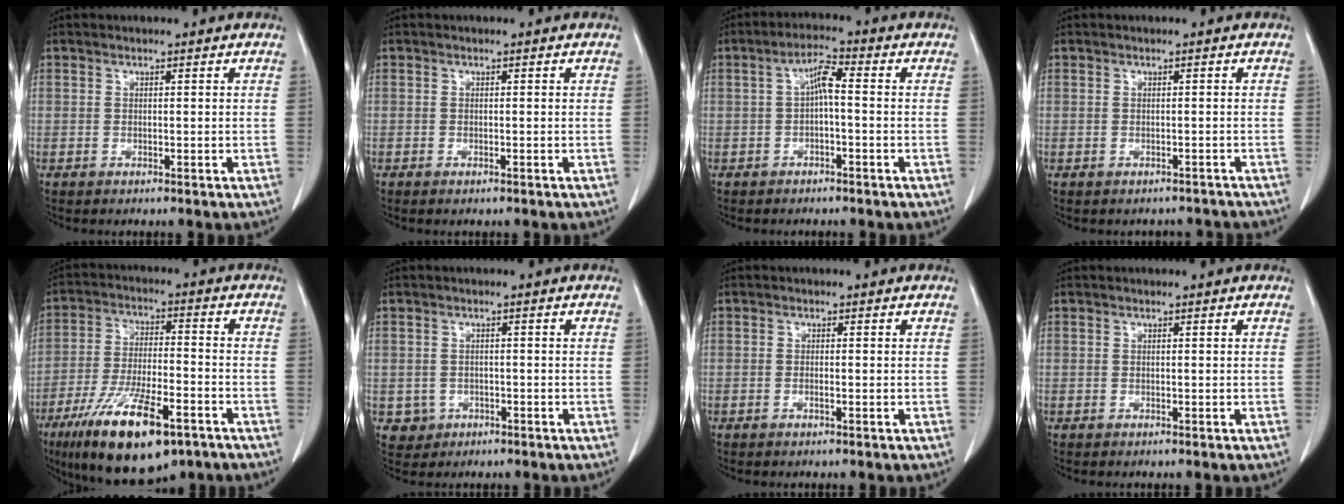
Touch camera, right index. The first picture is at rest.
{"total": 0.7, "force": [-0.5, 0.1, 0.5], "torque": [-0.009, -0.001, -0.005]}
{"total": 4.0, "force": [-0.1, 0.8, 3.9], "torque": [-0.070, 0.016, -0.003]}
{"total": 3.3, "force": [-2.9, 1.7, -0.1], "torque": [0.002, 0.016, -0.033]}
{"total": 16.8, "force": [-10.1, 4.6, 12.6], "torque": [-0.236, -0.024, -0.170]}
{"total": 3.0, "force": [-1.1, 2.9, 0.2], "torque": [0.003, 0.009, -0.012]}
{"total": 0.7, "force": [-0.4, 0.1, 0.6], "torque": [-0.014, 0.000, -0.006]}
{"total": 0.0}